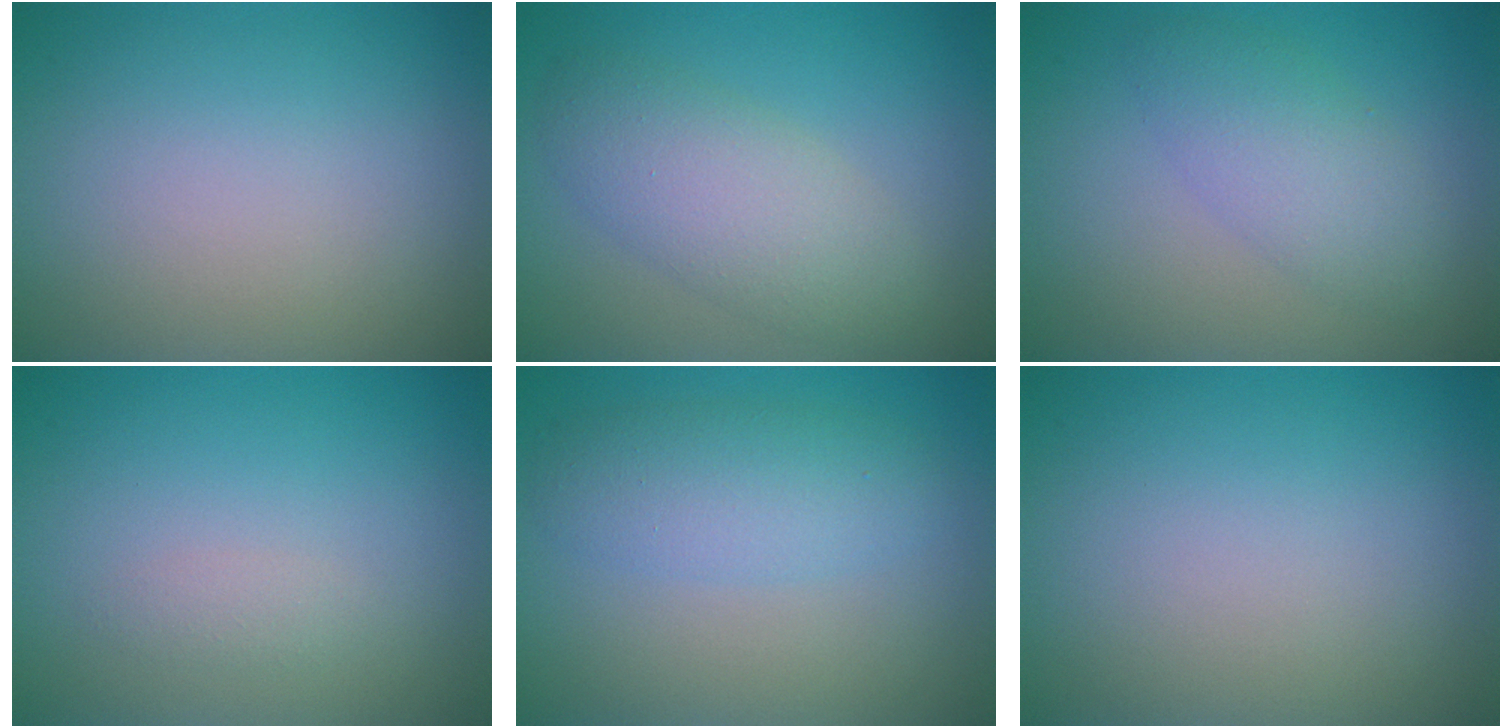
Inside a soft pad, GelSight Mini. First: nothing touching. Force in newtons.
{"total": 4.7, "press": 4.7, "slide": 0.2}
{"total": 3.5, "press": 3.5, "slide": 0.2}
{"total": 0.8, "press": 0.8, "slide": 0.0}
{"total": 3.7, "press": 3.7, "slide": 0.1}
{"total": 0.0}